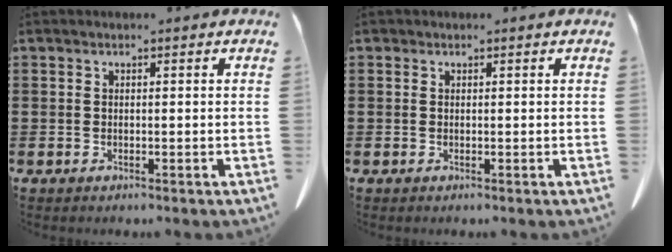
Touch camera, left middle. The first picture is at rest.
{"total": 0.0}